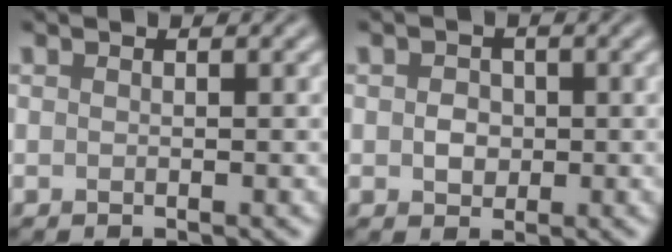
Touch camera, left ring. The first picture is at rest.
{"total": 1.9, "force": [0.0, 1.6, 1.0], "torque": [-0.015, -0.003, -0.004]}